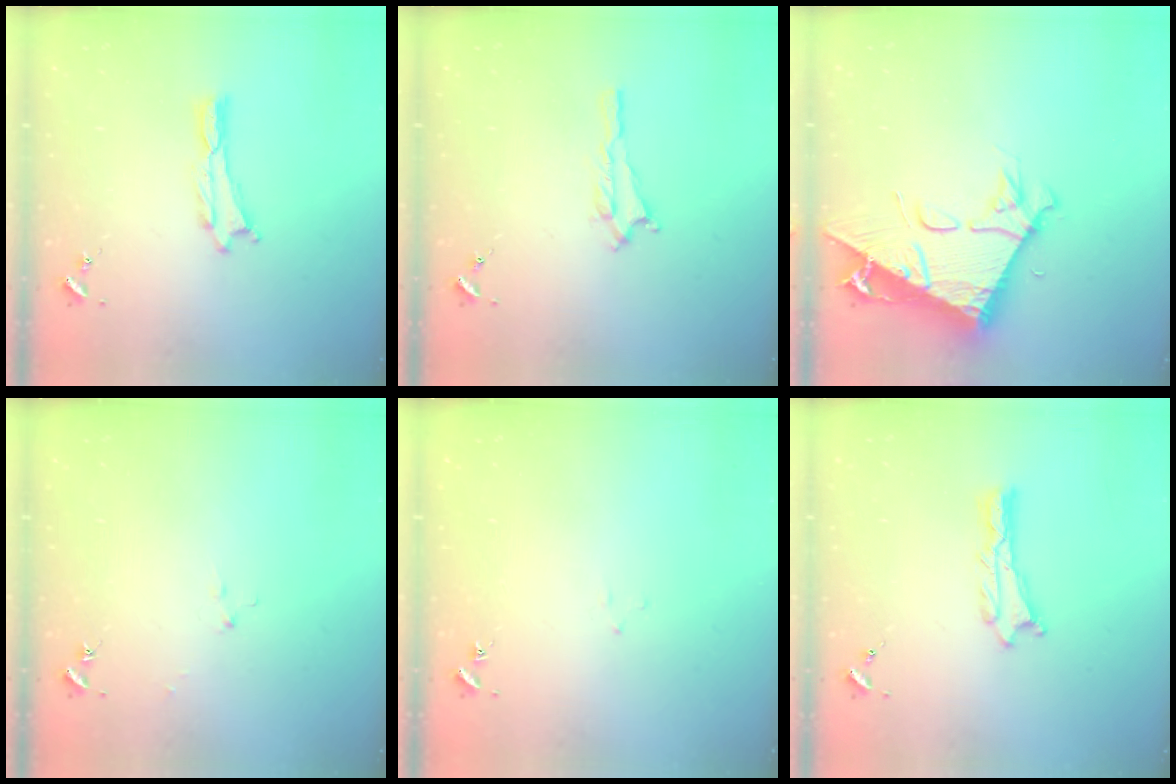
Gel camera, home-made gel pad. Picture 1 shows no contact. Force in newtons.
{"total": 1.4, "press": 1.4, "slide": 0.2}
{"total": 9.4, "press": 9.4, "slide": 0.9}
{"total": 2.5, "press": 2.5, "slide": 0.3}
{"total": 1.6, "press": 1.6, "slide": 0.1}
{"total": 0.7, "press": 0.6, "slide": 0.2}